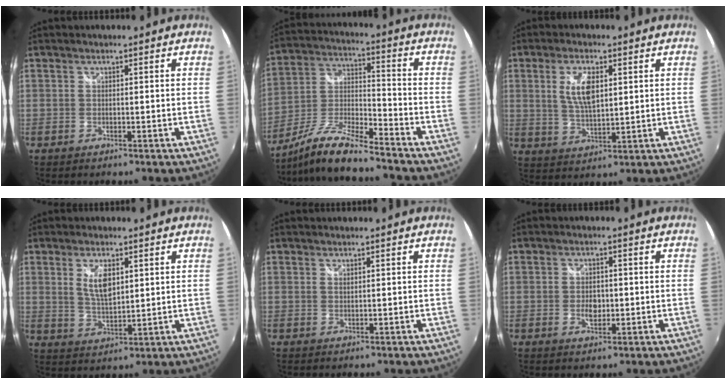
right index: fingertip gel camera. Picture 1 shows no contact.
{"total": 12.4, "force": [-10.5, 1.0, 6.5], "torque": [-0.141, 0.000, -0.204]}
{"total": 7.5, "force": [2.0, 3.2, 6.4], "torque": [-0.123, 0.001, 0.041]}
{"total": 6.2, "force": [2.1, 2.7, 5.1], "torque": [-0.092, -0.003, 0.043]}
{"total": 0.6, "force": [0.3, 0.2, 0.4], "torque": [-0.008, 0.000, 0.006]}
{"total": 3.4, "force": [-0.6, 2.2, 2.6], "torque": [-0.044, -0.001, -0.010]}